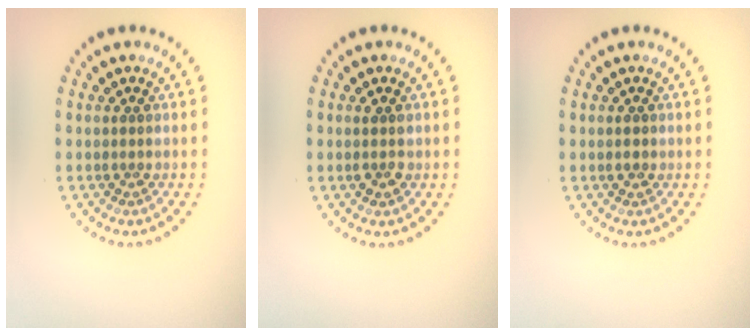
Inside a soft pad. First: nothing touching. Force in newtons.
{"total": 1.4, "press": 1.4, "slide": 0.3}
{"total": 1.0, "press": 1.0, "slide": 0.1}